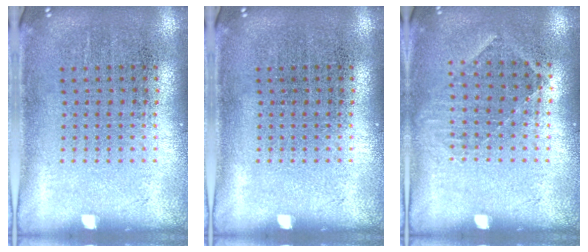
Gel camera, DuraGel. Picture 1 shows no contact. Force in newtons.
{"total": 0.0}
{"total": 0.9, "press": 0.8, "slide": 0.3}